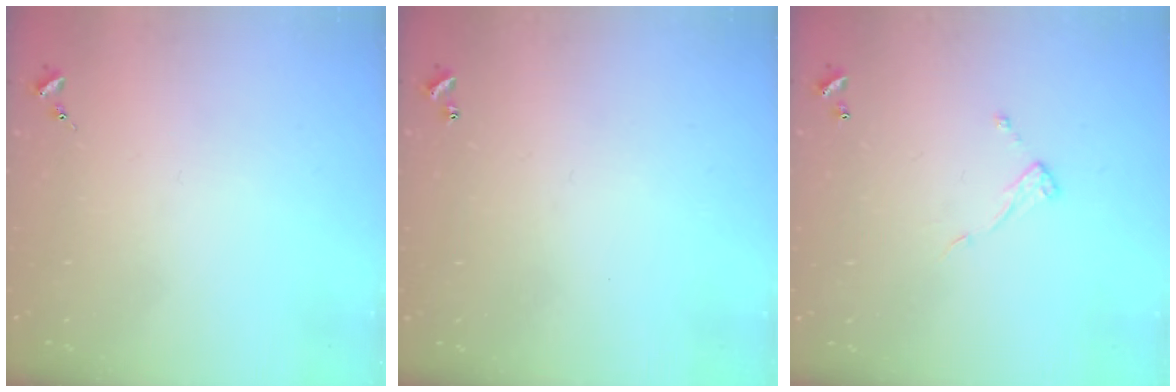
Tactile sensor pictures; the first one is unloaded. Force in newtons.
{"total": 1.0, "press": 1.0, "slide": 0.2}
{"total": 7.0, "press": 7.0, "slide": 0.4}